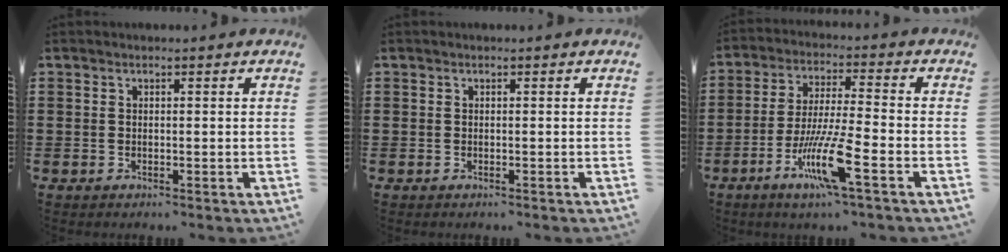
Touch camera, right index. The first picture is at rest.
{"total": 0.0}
{"total": 10.7, "force": [-5.3, 1.0, 9.3], "torque": [-0.195, -0.009, -0.103]}